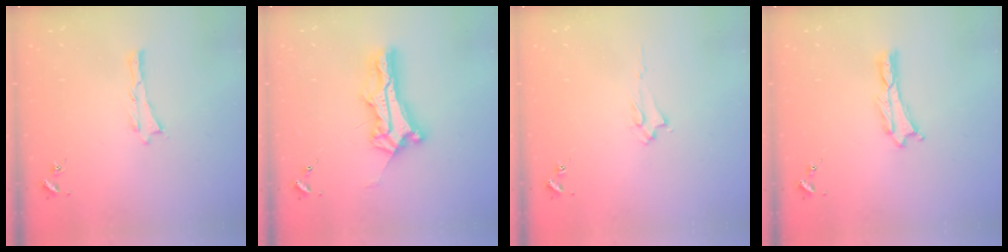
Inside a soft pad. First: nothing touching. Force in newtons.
{"total": 10.1, "press": 10.0, "slide": 0.7}
{"total": 1.9, "press": 1.8, "slide": 0.4}
{"total": 0.0}